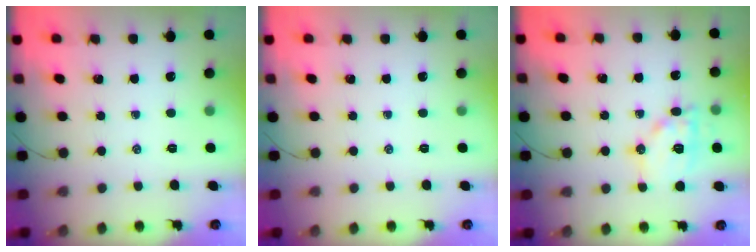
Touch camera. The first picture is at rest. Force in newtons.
{"total": 0.0}
{"total": 12.4, "press": 12.3, "slide": 1.3}